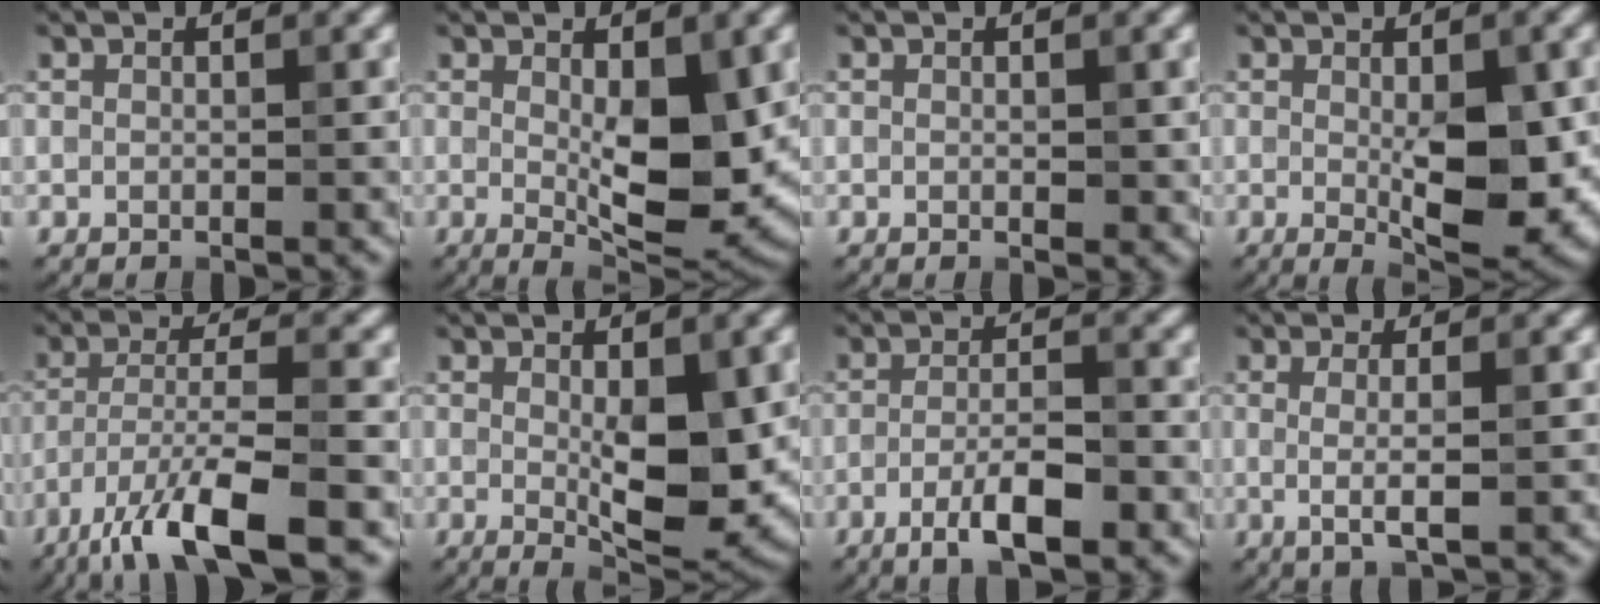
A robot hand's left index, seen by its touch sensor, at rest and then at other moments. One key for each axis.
{"total": 7.7, "fx": 0.2, "fy": 2.6, "fz": 7.2, "tx": -0.111, "ty": -0.013, "tz": 0.012}
{"total": 1.0, "fx": 0.0, "fy": 0.3, "fz": 0.9, "tx": -0.011, "ty": -0.003, "tz": 0.001}
{"total": 7.5, "fx": -0.6, "fy": 2.4, "fz": 7.1, "tx": -0.106, "ty": -0.013, "tz": -0.002}
{"total": 8.8, "fx": -5.8, "fy": 1.6, "fz": 6.5, "tx": -0.109, "ty": -0.001, "tz": -0.106}
{"total": 7.0, "fx": -0.1, "fy": 2.1, "fz": 6.6, "tx": -0.103, "ty": -0.013, "tz": 0.005}
{"total": 5.0, "fx": -2.5, "fy": 1.1, "fz": 4.2, "tx": -0.077, "ty": 0.003, "tz": -0.045}
{"total": 3.1, "fx": 0.0, "fy": 0.7, "fz": 3.0, "tx": -0.054, "ty": -0.006, "tz": -0.001}